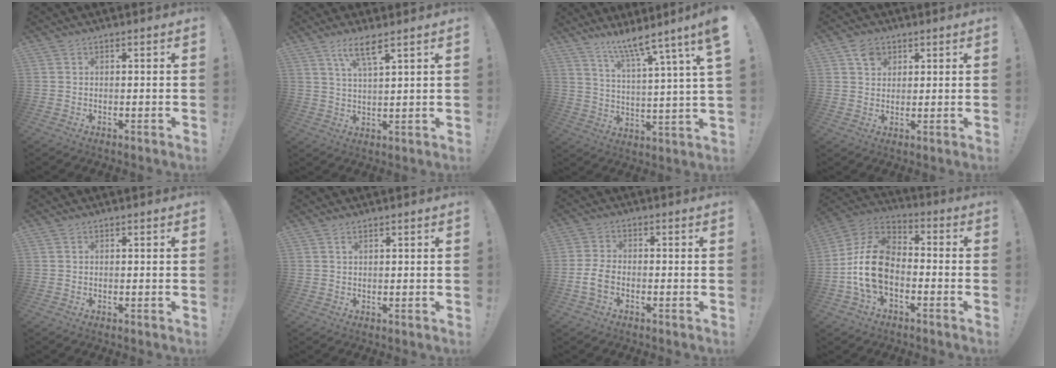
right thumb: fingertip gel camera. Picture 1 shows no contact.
{"total": 6.9, "force": [4.4, 1.2, 5.2], "torque": [-0.100, -0.012, 0.074]}
{"total": 10.5, "force": [7.6, 0.4, 7.2], "torque": [-0.121, -0.060, 0.117]}
{"total": 4.2, "force": [2.2, 3.3, 1.3], "torque": [-0.014, -0.007, 0.038]}
{"total": 0.0}
{"total": 0.7, "force": [0.4, 0.2, 0.5], "torque": [-0.010, 0.000, 0.008]}
{"total": 5.2, "force": [-1.8, 3.0, 3.9], "torque": [-0.092, 0.005, -0.032]}
{"total": 15.7, "force": [-4.2, 10.4, 11.0], "torque": [-0.216, 0.040, -0.063]}